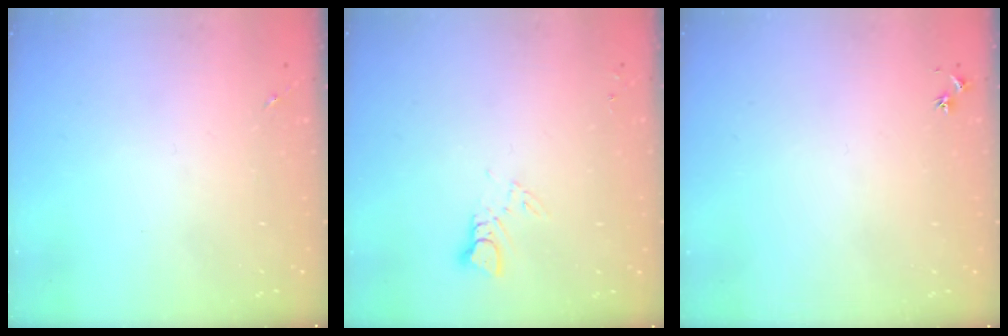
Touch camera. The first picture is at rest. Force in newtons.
{"total": 3.0, "press": 3.0, "slide": 0.3}
{"total": 2.5, "press": 2.5, "slide": 0.3}